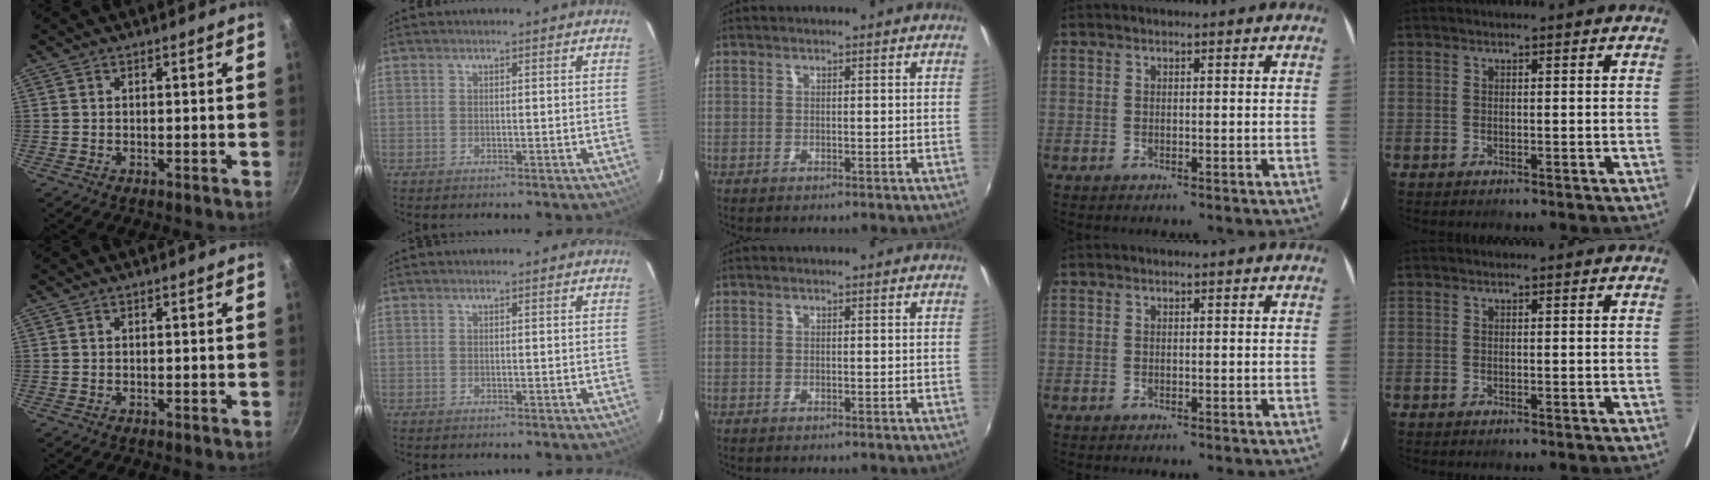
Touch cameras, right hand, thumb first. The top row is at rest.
{}